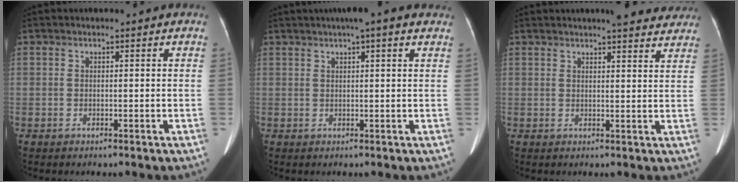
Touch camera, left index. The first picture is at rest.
{"total": 5.9, "force": [4.3, 0.7, 4.0], "torque": [-0.055, 0.030, 0.052]}
{"total": 10.2, "force": [9.1, 2.0, 4.0], "torque": [-0.031, 0.000, 0.089]}